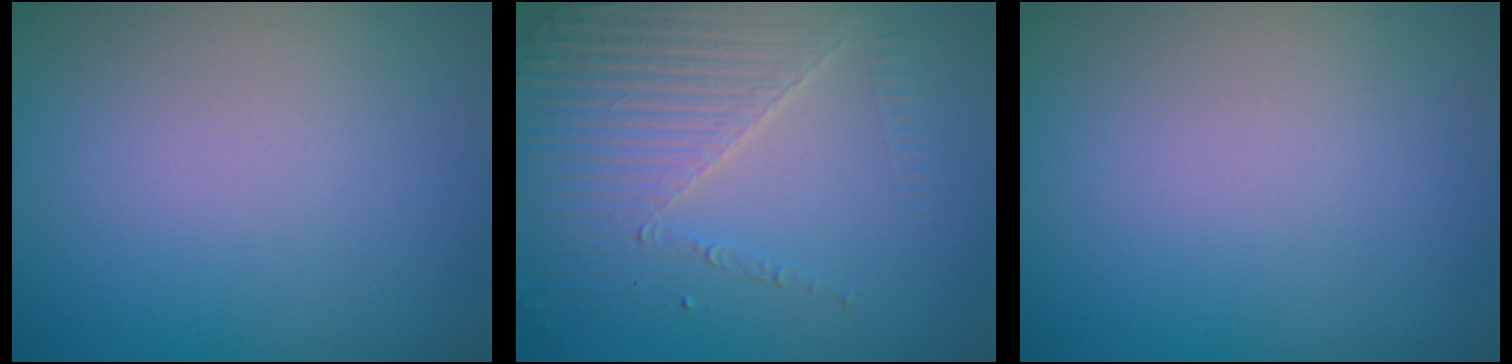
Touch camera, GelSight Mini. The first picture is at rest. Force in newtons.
{"total": 4.5, "press": 3.9, "slide": 2.1}
{"total": 0.0}